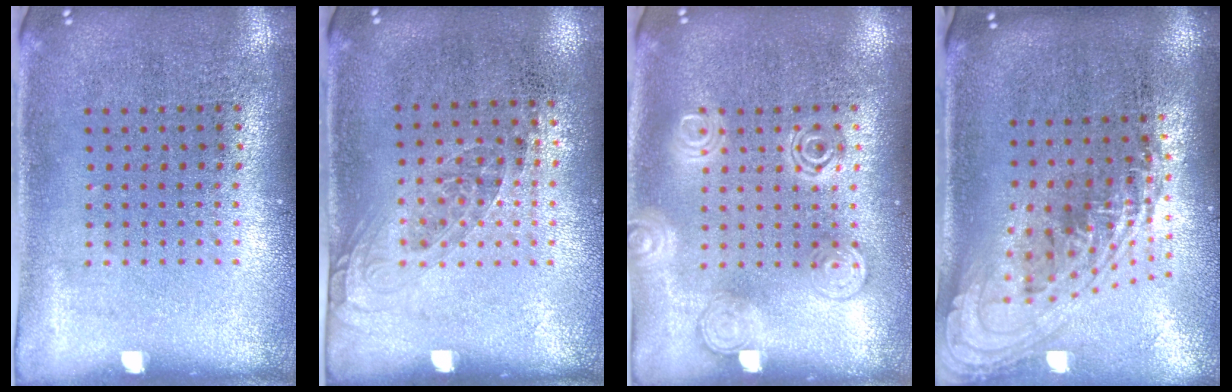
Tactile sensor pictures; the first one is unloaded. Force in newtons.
{"total": 1.0, "press": 0.9, "slide": 0.6}
{"total": 2.6, "press": 2.5, "slide": 0.3}
{"total": 2.3, "press": 1.7, "slide": 1.5}